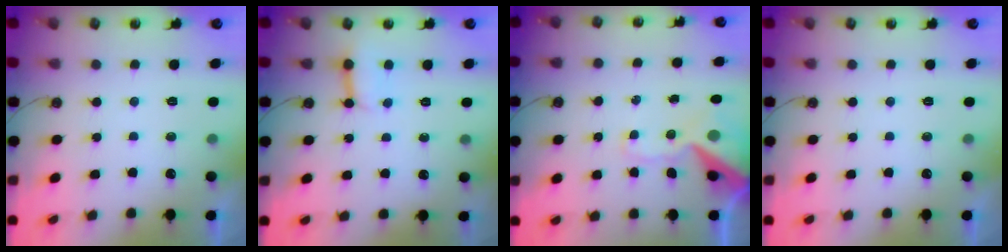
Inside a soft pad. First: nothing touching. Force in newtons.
{"total": 3.8, "press": 3.8, "slide": 0.5}
{"total": 13.9, "press": 13.7, "slide": 2.2}
{"total": 0.0}